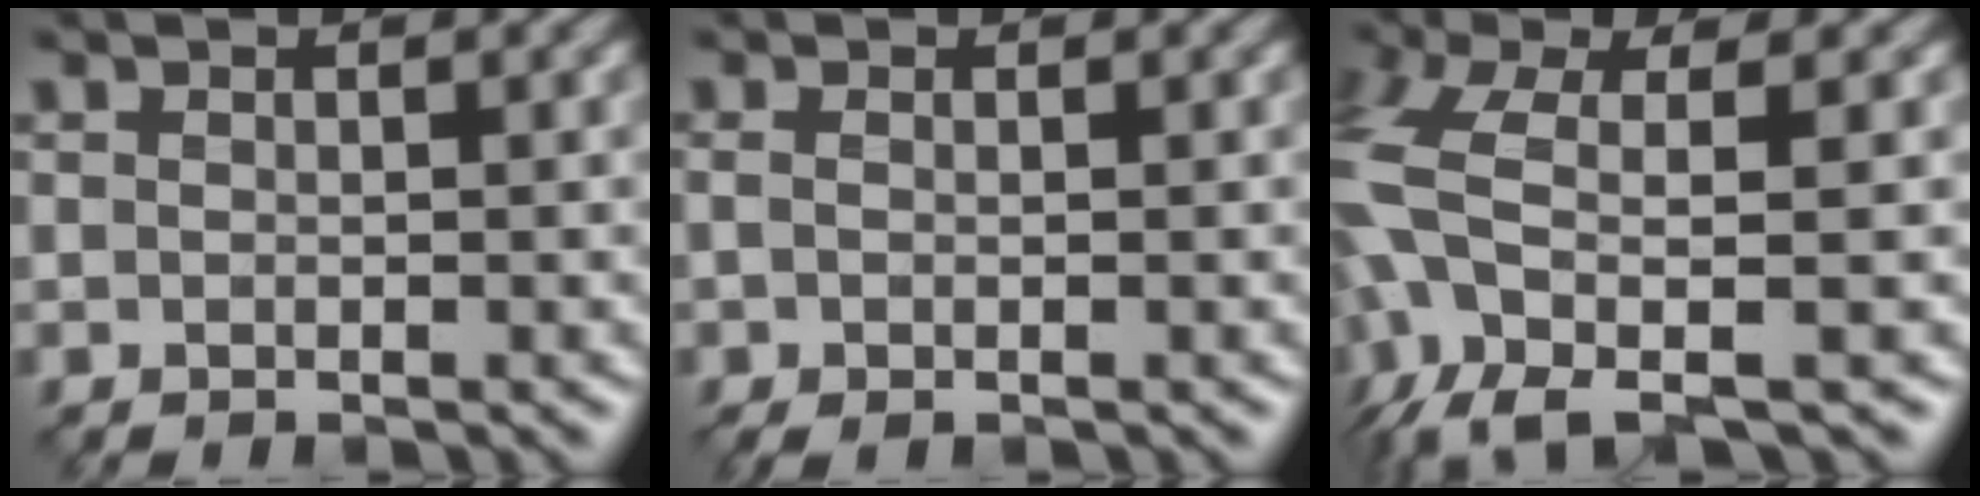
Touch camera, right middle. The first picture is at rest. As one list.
[{"total": 1.5, "force": [-0.4, 0.6, 1.3], "torque": [-0.034, -0.001, -0.005]}, {"total": 9.2, "force": [-3.6, 3.5, 7.7], "torque": [-0.184, -0.003, -0.070]}]